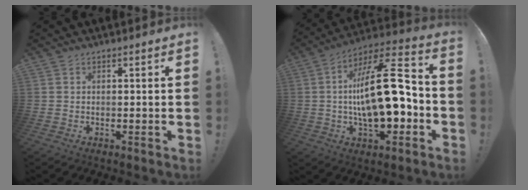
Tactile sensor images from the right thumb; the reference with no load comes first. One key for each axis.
{"total": 23.5, "fx": -1.6, "fy": 9.7, "fz": 21.3, "tx": -0.353, "ty": 0.011, "tz": -0.029}